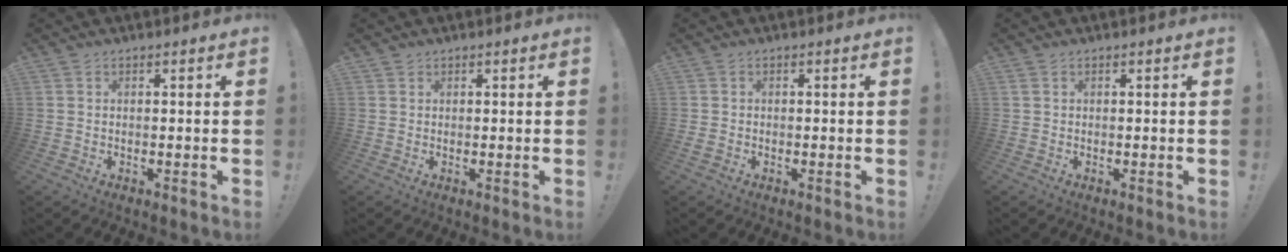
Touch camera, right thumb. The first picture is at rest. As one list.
[{"total": 0.8, "force": [0.7, 0.4, 0.2], "torque": [0.004, -0.003, 0.011]}, {"total": 0.8, "force": [-0.3, 0.5, 0.4], "torque": [-0.008, 0.001, -0.005]}, {"total": 0.7, "force": [0.3, 0.5, 0.4], "torque": [-0.008, 0.003, 0.004]}]